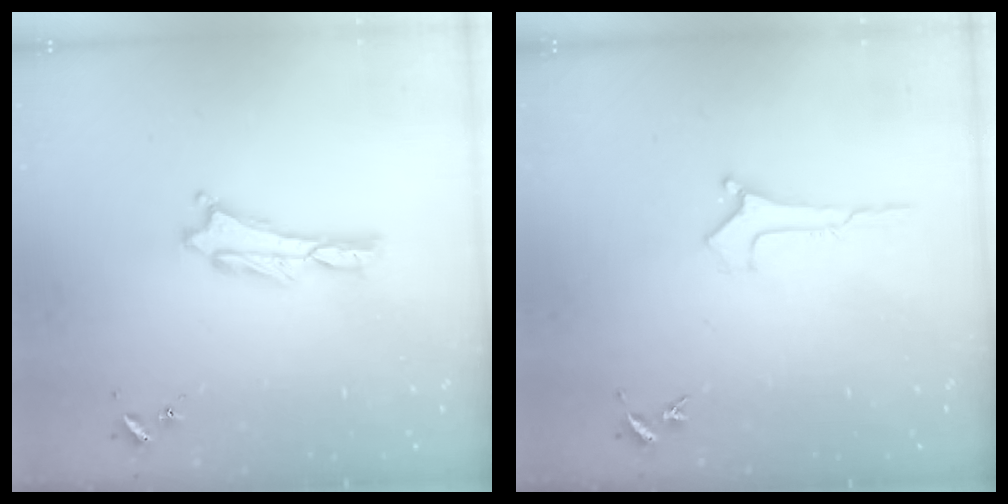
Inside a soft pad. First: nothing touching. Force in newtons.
{"total": 0.0}